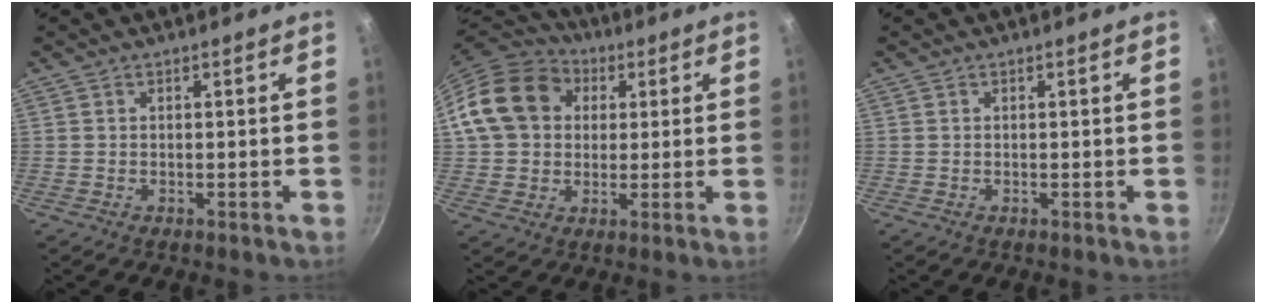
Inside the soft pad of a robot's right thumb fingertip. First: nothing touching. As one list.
[{"total": 17.5, "force": [4.3, 14.5, 8.9], "torque": [-0.137, 0.023, 0.069]}, {"total": 0.0}]